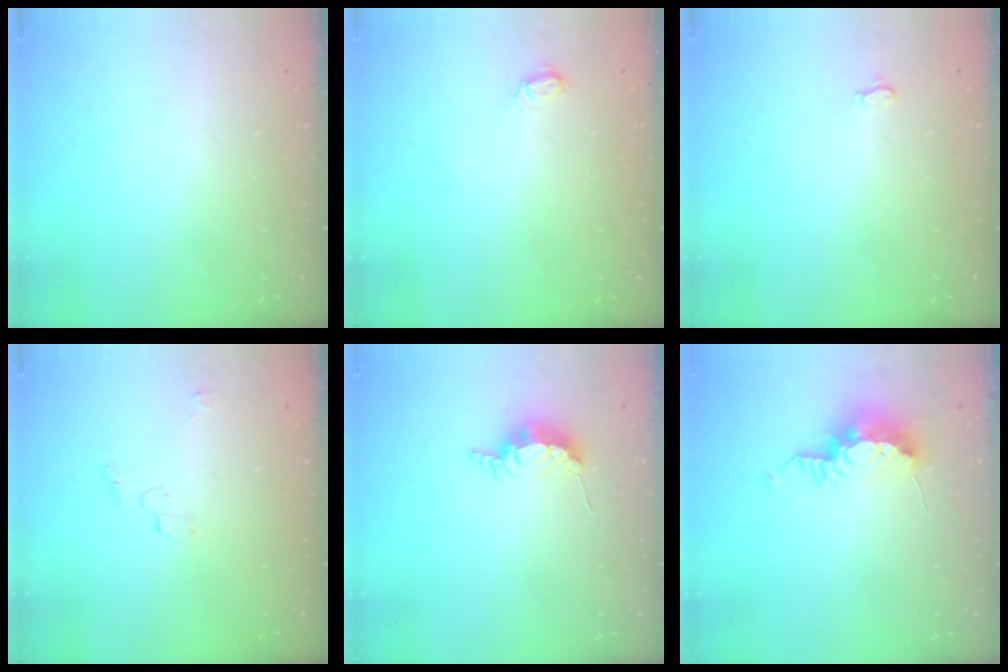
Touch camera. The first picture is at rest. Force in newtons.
{"total": 4.6, "press": 4.5, "slide": 0.5}
{"total": 2.6, "press": 2.6, "slide": 0.3}
{"total": 3.4, "press": 3.4, "slide": 0.0}
{"total": 7.3, "press": 7.3, "slide": 0.4}
{"total": 10.6, "press": 10.3, "slide": 2.3}